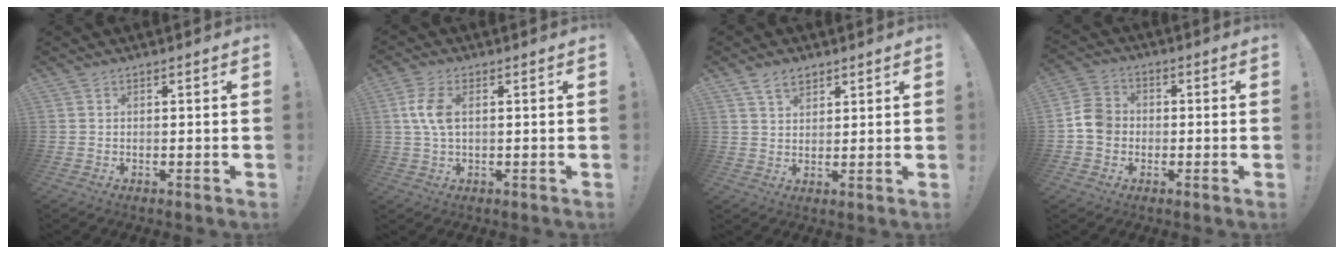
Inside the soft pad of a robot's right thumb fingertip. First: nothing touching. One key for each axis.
{"total": 7.0, "fx": 1.1, "fy": 4.0, "fz": 5.7, "tx": -0.120, "ty": 0.002, "tz": 0.017}
{"total": 5.2, "fx": 3.5, "fy": 3.0, "fz": 2.3, "tx": -0.034, "ty": -0.013, "tz": 0.063}
{"total": 8.0, "fx": -1.4, "fy": 7.0, "fz": 3.6, "tx": -0.066, "ty": 0.023, "tz": -0.022}